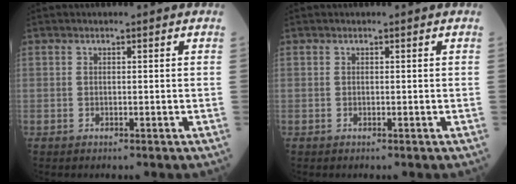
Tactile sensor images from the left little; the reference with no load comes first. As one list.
[{"total": 0.0}]